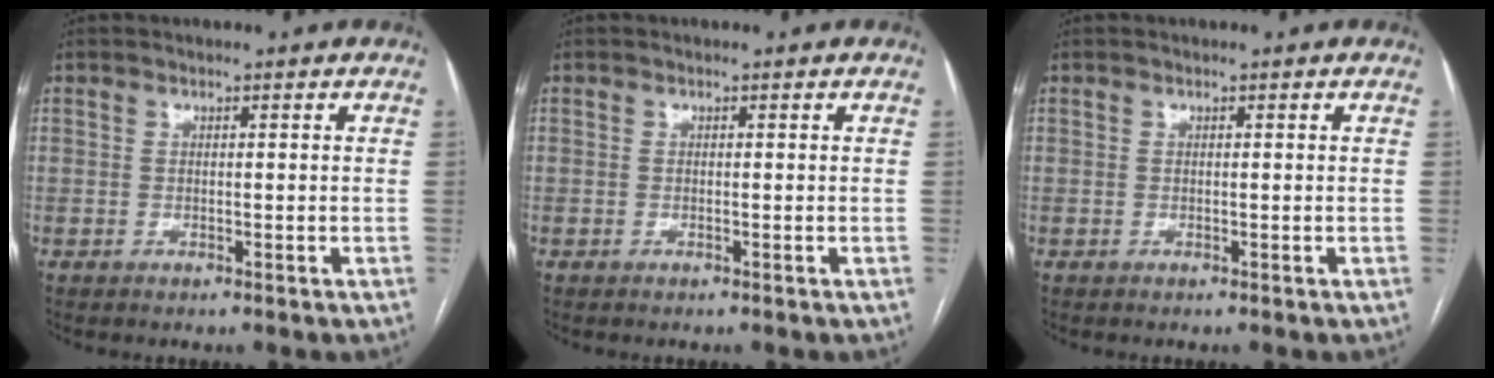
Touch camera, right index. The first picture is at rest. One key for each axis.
{"total": 0.0}
{"total": 0.0}